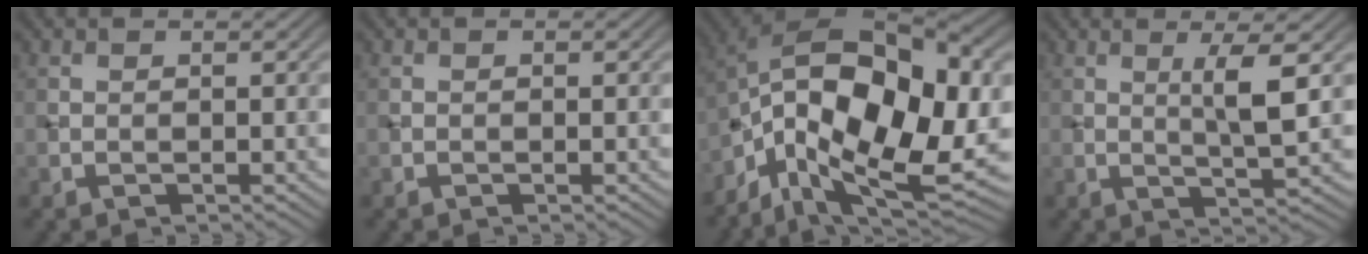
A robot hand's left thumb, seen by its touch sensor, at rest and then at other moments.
{"total": 0.0}
{"total": 18.7, "force": [-4.6, 10.1, 15.0], "torque": [-0.285, -0.018, -0.074]}
{"total": 4.6, "force": [1.2, 0.4, 4.4], "torque": [-0.088, -0.001, 0.028]}